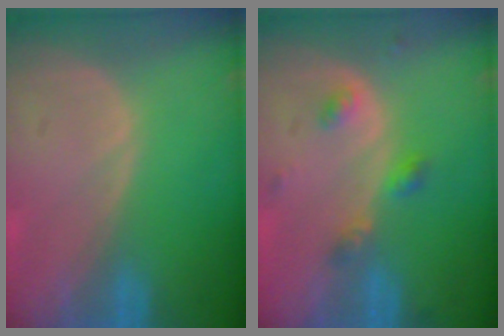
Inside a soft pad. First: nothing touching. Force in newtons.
{"total": 3.5, "press": 3.5, "slide": 0.5}